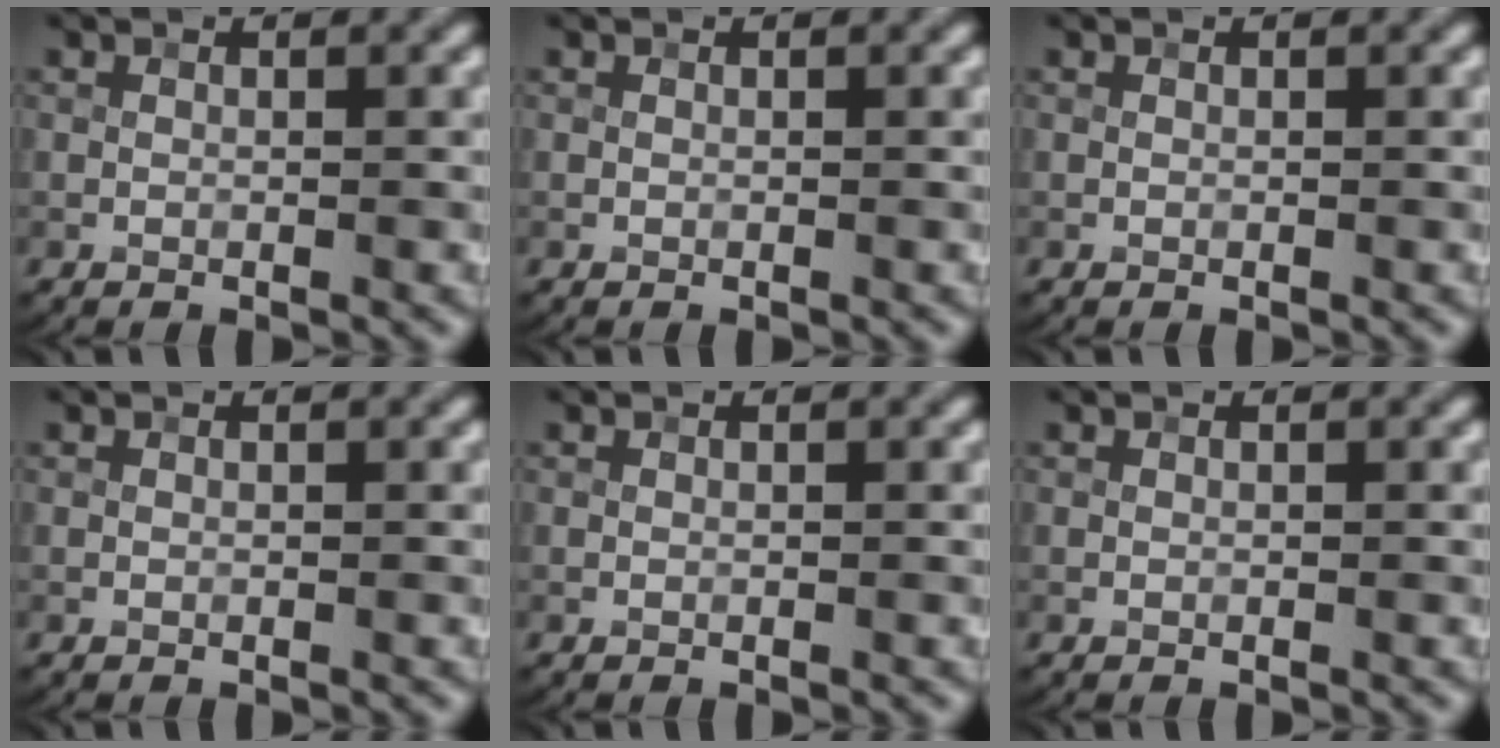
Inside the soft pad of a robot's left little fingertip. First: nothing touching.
{"total": 0.0}
{"total": 0.0}
{"total": 0.0}
{"total": 0.0}
{"total": 0.0}